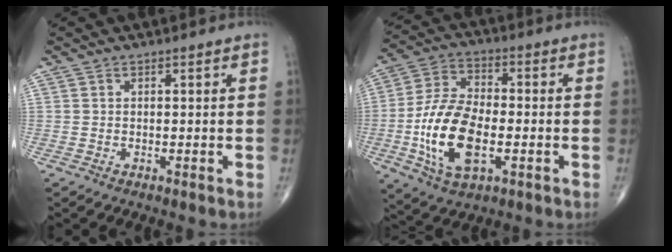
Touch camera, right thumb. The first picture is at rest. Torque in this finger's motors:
{"motor_torque": [-0.08, 0.82, 1.71, -0.10, 0.50]}